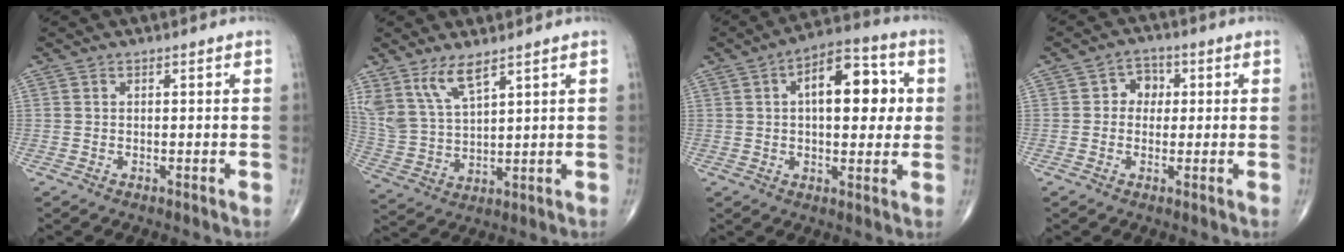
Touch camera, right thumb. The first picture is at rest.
{"total": 9.2, "force": [6.3, 3.1, 6.0], "torque": [-0.121, -0.027, 0.144]}
{"total": 14.5, "force": [2.7, 7.2, 12.2], "torque": [-0.145, 0.015, 0.036]}
{"total": 4.3, "force": [0.5, 3.7, 2.1], "torque": [0.000, 0.009, -0.002]}